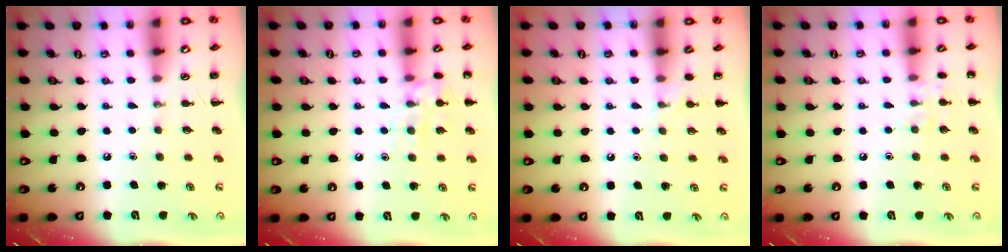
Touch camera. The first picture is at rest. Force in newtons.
{"total": 10.3, "press": 10.2, "slide": 0.8}
{"total": 5.8, "press": 5.5, "slide": 1.8}
{"total": 6.9, "press": 6.7, "slide": 1.8}